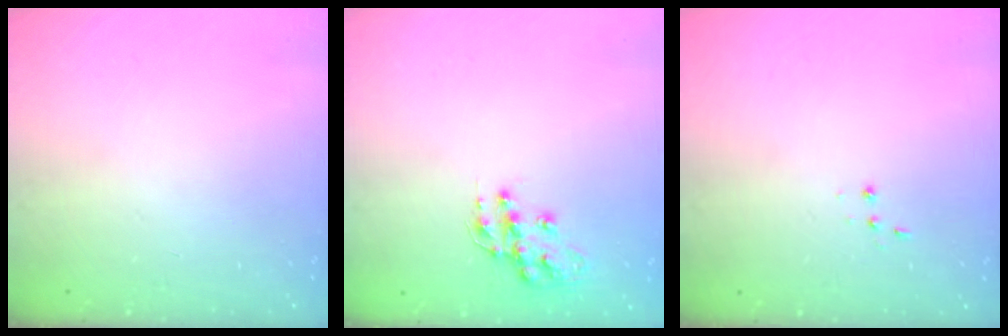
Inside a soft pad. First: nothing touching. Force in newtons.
{"total": 11.6, "press": 11.5, "slide": 0.8}
{"total": 2.8, "press": 2.7, "slide": 0.7}